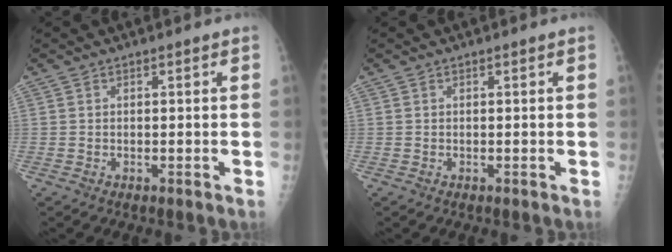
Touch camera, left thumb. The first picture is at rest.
{"total": 0.0}